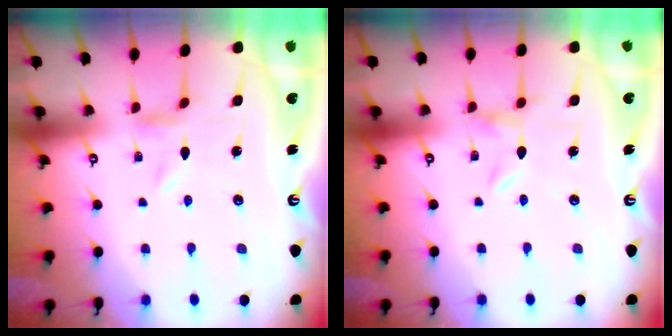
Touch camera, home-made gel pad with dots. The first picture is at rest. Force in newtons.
{"total": 0.0}